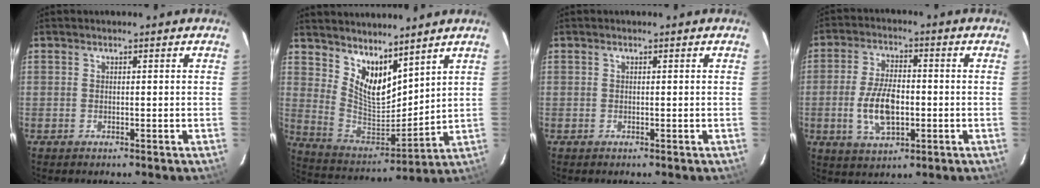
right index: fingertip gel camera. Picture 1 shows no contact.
{"total": 12.2, "force": [8.8, 5.1, 6.8], "torque": [-0.127, -0.014, 0.174]}
{"total": 0.0}
{"total": 10.0, "force": [-1.9, 5.1, 8.5], "torque": [-0.170, -0.002, -0.030]}